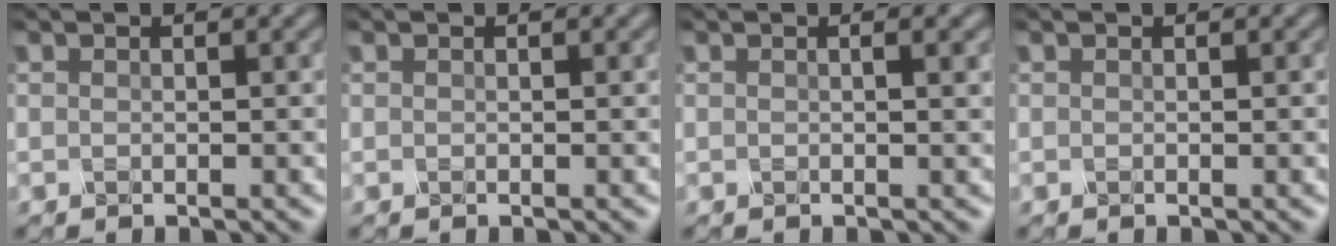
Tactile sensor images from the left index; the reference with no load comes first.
{"total": 0.0}
{"total": 3.0, "force": [1.0, 1.5, 2.4], "torque": [-0.009, 0.023, -0.007]}
{"total": 0.7, "force": [0.1, 0.3, 0.6], "torque": [0.001, -0.003, -0.002]}